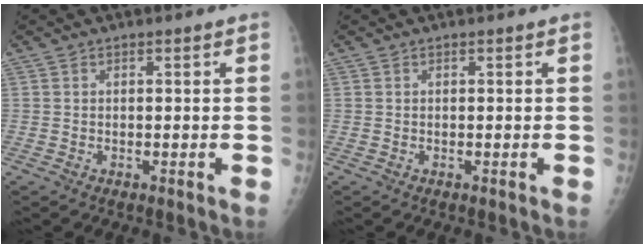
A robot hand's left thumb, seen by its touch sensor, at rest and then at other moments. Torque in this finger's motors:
{"motor_torque": [0.37, -0.37, 0.00, 0.00, 0.00]}